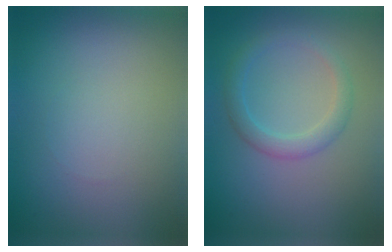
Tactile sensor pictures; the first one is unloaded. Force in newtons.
{"total": 2.4, "press": 2.4, "slide": 0.1}